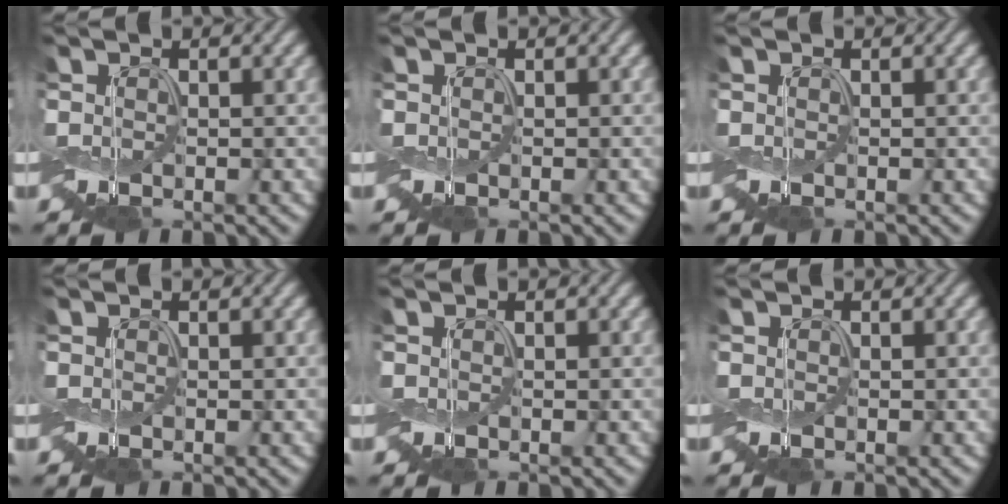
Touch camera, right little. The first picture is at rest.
{"total": 0.0}
{"total": 0.0}
{"total": 0.0}
{"total": 0.0}
{"total": 0.0}